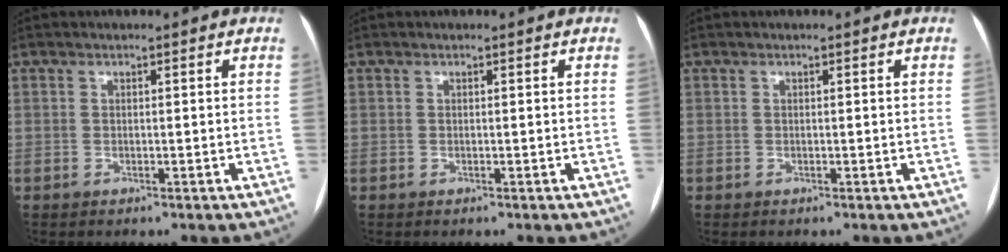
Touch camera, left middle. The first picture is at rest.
{"total": 0.0}
{"total": 0.0}